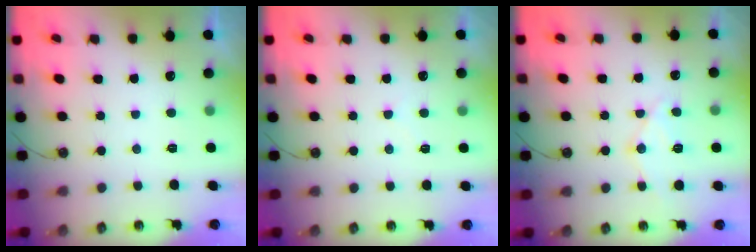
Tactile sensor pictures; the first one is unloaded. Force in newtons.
{"total": 3.4, "press": 3.3, "slide": 0.5}
{"total": 12.2, "press": 12.1, "slide": 1.1}